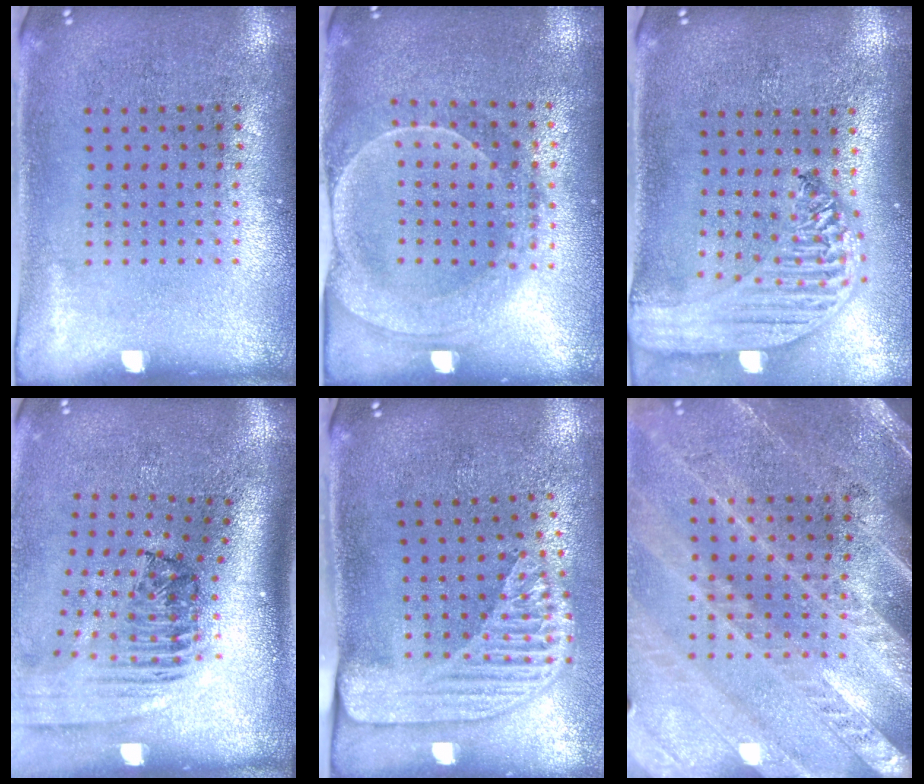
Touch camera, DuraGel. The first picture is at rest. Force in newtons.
{"total": 1.9, "press": 1.8, "slide": 0.6}
{"total": 2.9, "press": 2.3, "slide": 1.8}
{"total": 2.5, "press": 1.7, "slide": 1.8}
{"total": 2.3, "press": 1.8, "slide": 1.5}
{"total": 2.9, "press": 2.6, "slide": 1.1}